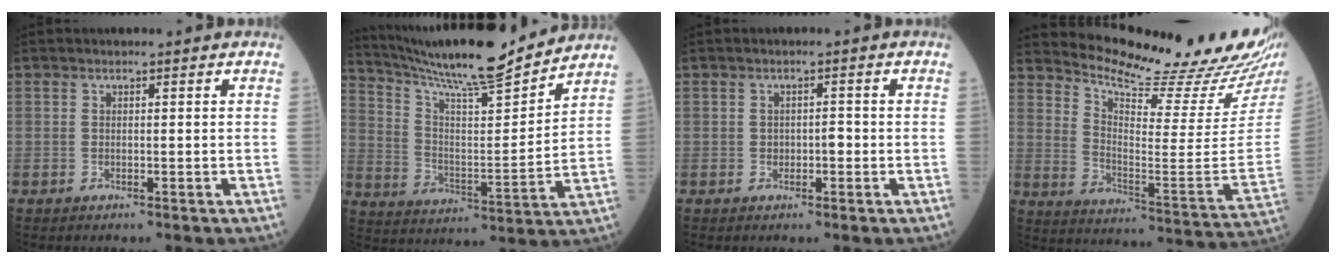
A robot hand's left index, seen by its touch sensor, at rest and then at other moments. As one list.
[{"total": 18.8, "force": [16.9, 0.7, 8.3], "torque": [-0.153, -0.001, 0.278]}, {"total": 1.5, "force": [-0.3, 0.9, 1.2], "torque": [-0.013, 0.005, -0.005]}, {"total": 22.4, "force": [21.0, 0.4, 7.7], "torque": [-0.134, -0.113, 0.280]}]